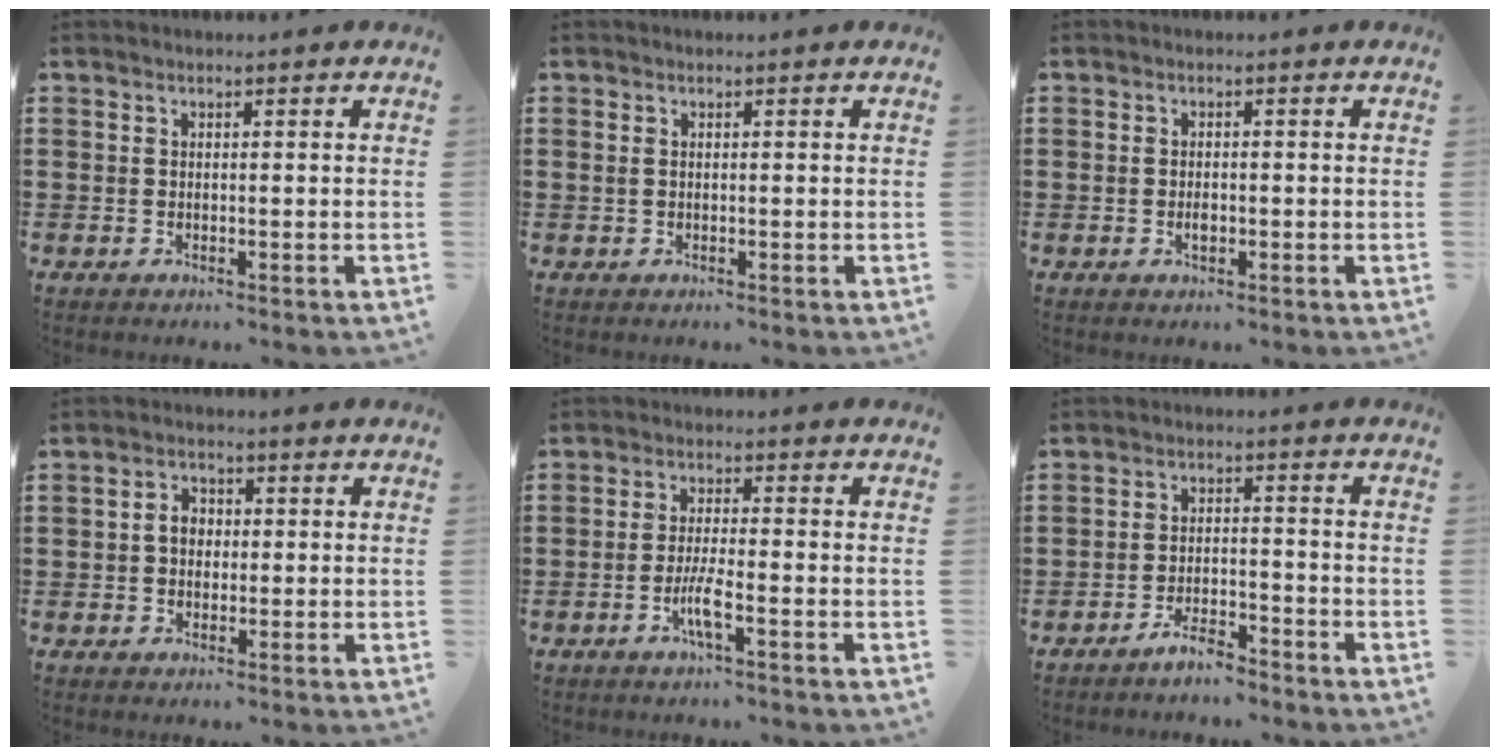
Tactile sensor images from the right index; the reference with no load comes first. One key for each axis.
{"total": 0.5, "fx": 0.2, "fy": 0.3, "fz": 0.4, "tx": -0.009, "ty": 0.002, "tz": 0.003}
{"total": 1.3, "fx": -0.4, "fy": 0.7, "fz": 1.1, "tx": -0.022, "ty": -0.005, "tz": -0.005}
{"total": 2.8, "fx": 0.1, "fy": 2.2, "fz": 1.7, "tx": -0.037, "ty": 0.010, "tz": 0.001}
{"total": 4.4, "fx": -2.0, "fy": 0.3, "fz": 3.9, "tx": -0.088, "ty": -0.014, "tz": -0.040}
{"total": 3.6, "fx": -3.5, "fy": 0.6, "fz": 1.0, "tx": -0.023, "ty": 0.008, "tz": -0.069}